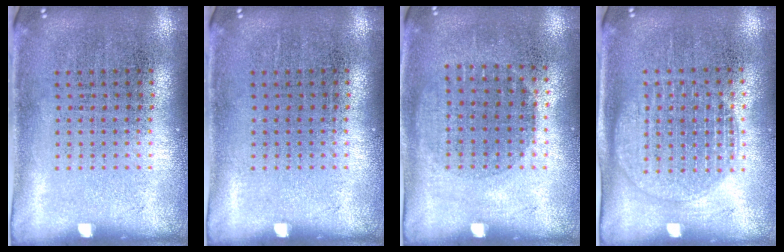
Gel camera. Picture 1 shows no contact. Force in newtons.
{"total": 0.0}
{"total": 1.0, "press": 0.8, "slide": 0.5}
{"total": 1.6, "press": 1.4, "slide": 0.7}